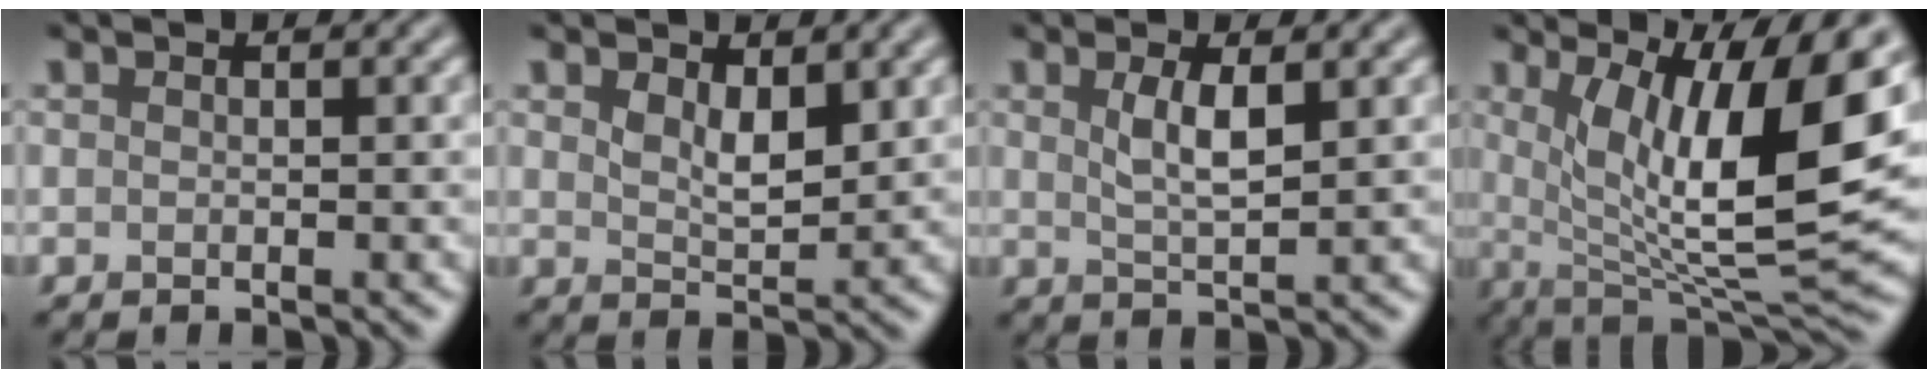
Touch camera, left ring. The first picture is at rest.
{"total": 2.9, "force": [1.3, 1.4, 2.2], "torque": [-0.043, -0.006, 0.028]}
{"total": 2.7, "force": [1.0, 0.7, 2.4], "torque": [-0.047, -0.003, 0.020]}
{"total": 12.6, "force": [2.7, 3.5, 11.8], "torque": [-0.180, -0.013, 0.047]}